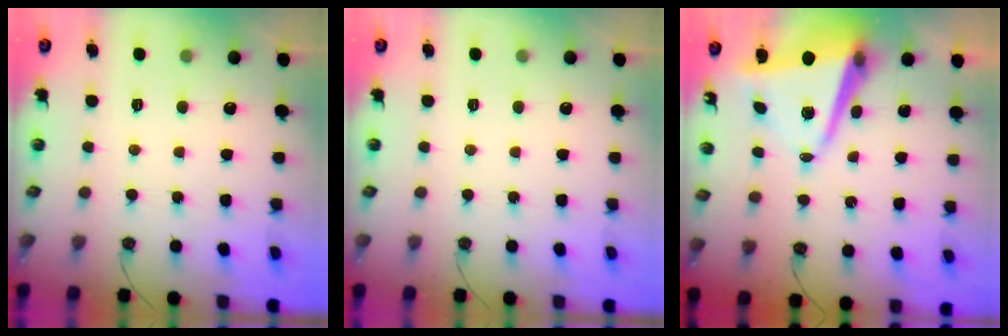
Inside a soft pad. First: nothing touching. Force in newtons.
{"total": 0.0}
{"total": 9.8, "press": 9.7, "slide": 1.4}